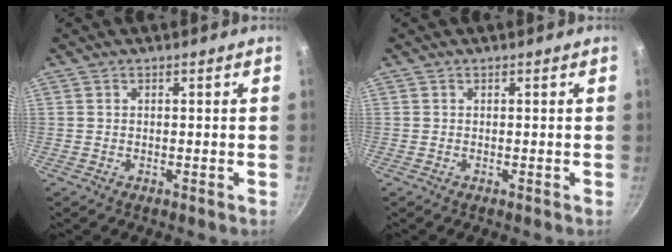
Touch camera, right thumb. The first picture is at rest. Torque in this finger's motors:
{"motor_torque": [0.04, -0.18, 0.14, 0.33, 0.03]}